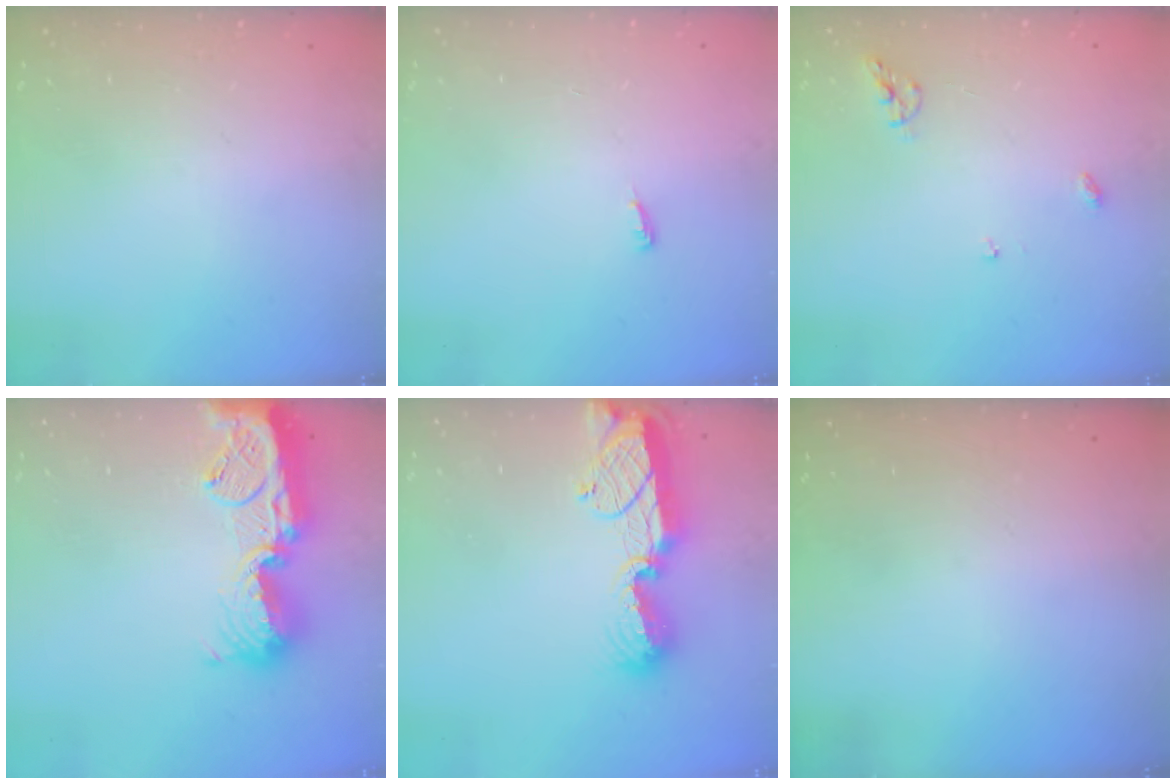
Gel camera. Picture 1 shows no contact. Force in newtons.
{"total": 3.4, "press": 3.3, "slide": 0.7}
{"total": 6.2, "press": 6.2, "slide": 0.1}
{"total": 16.6, "press": 16.6, "slide": 1.4}
{"total": 12.4, "press": 12.4, "slide": 1.0}
{"total": 0.0}